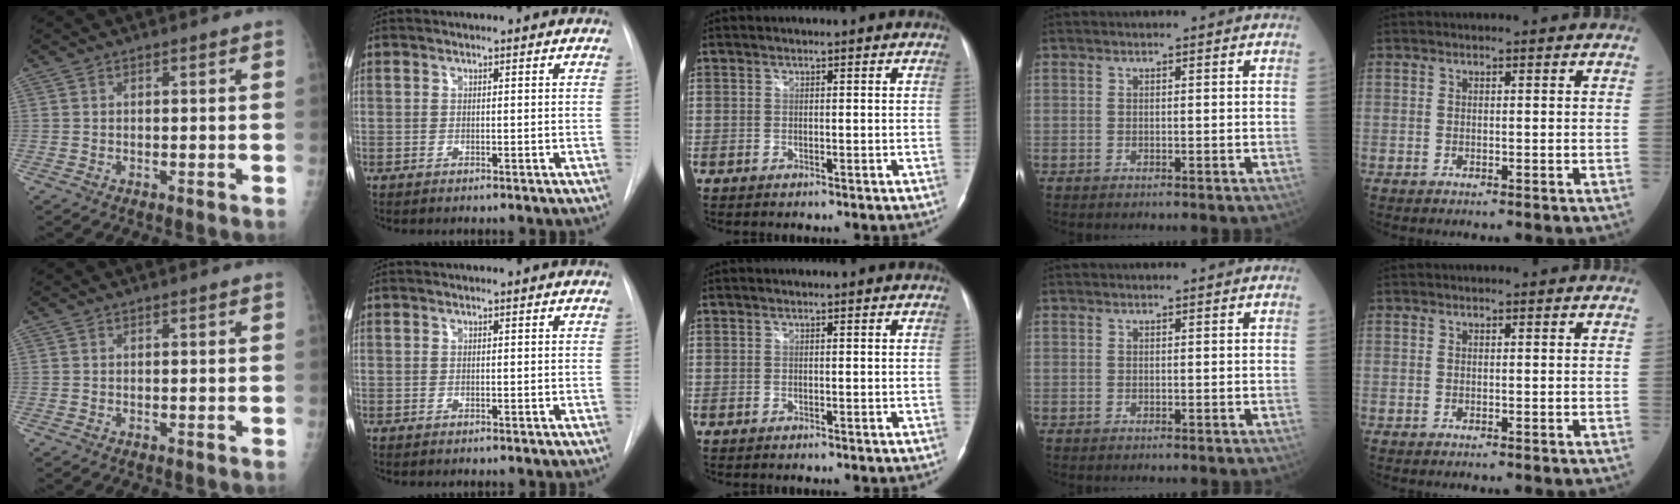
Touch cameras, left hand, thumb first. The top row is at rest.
{}